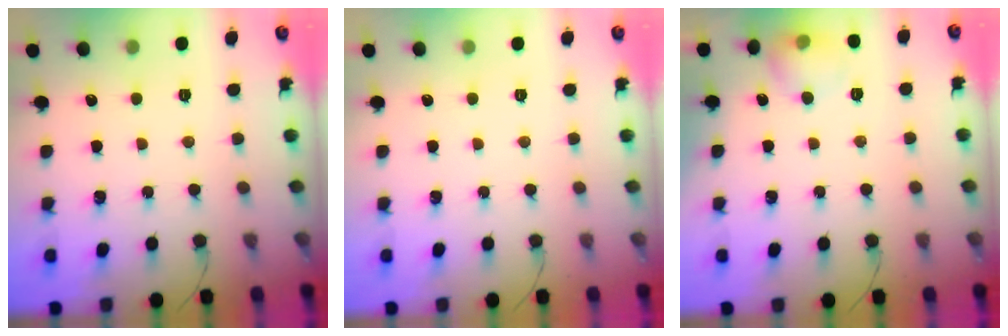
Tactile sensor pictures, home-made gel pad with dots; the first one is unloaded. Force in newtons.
{"total": 0.0}
{"total": 7.9, "press": 7.8, "slide": 1.3}